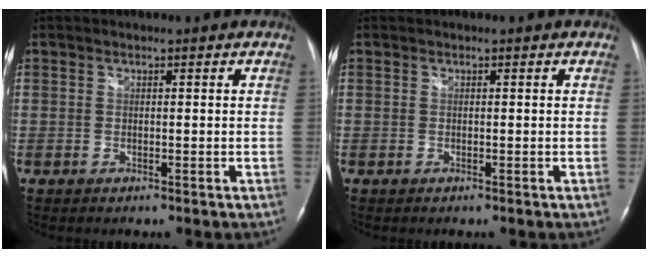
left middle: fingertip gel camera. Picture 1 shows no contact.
{"total": 0.0}